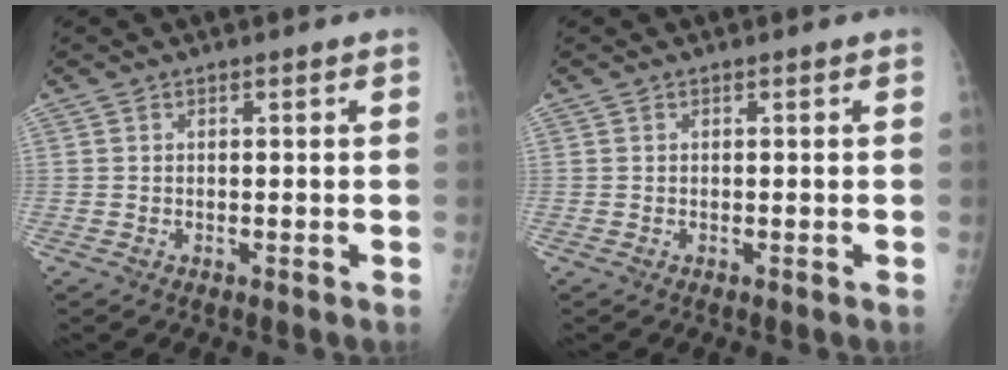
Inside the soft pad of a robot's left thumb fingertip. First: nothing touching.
{"total": 0.0}